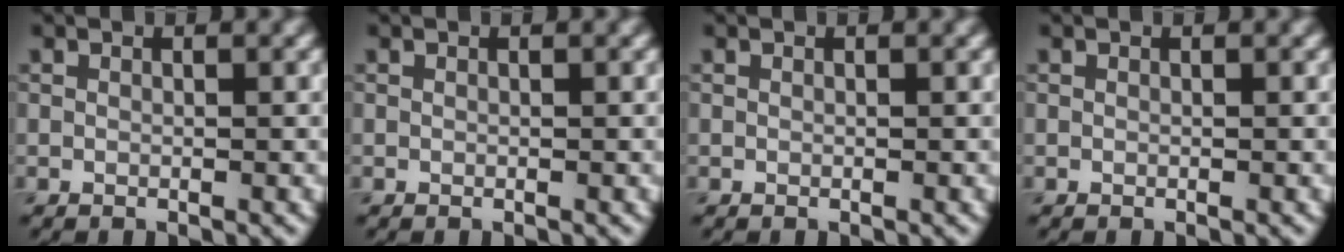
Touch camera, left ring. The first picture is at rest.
{"total": 0.0}
{"total": 0.0}
{"total": 0.0}